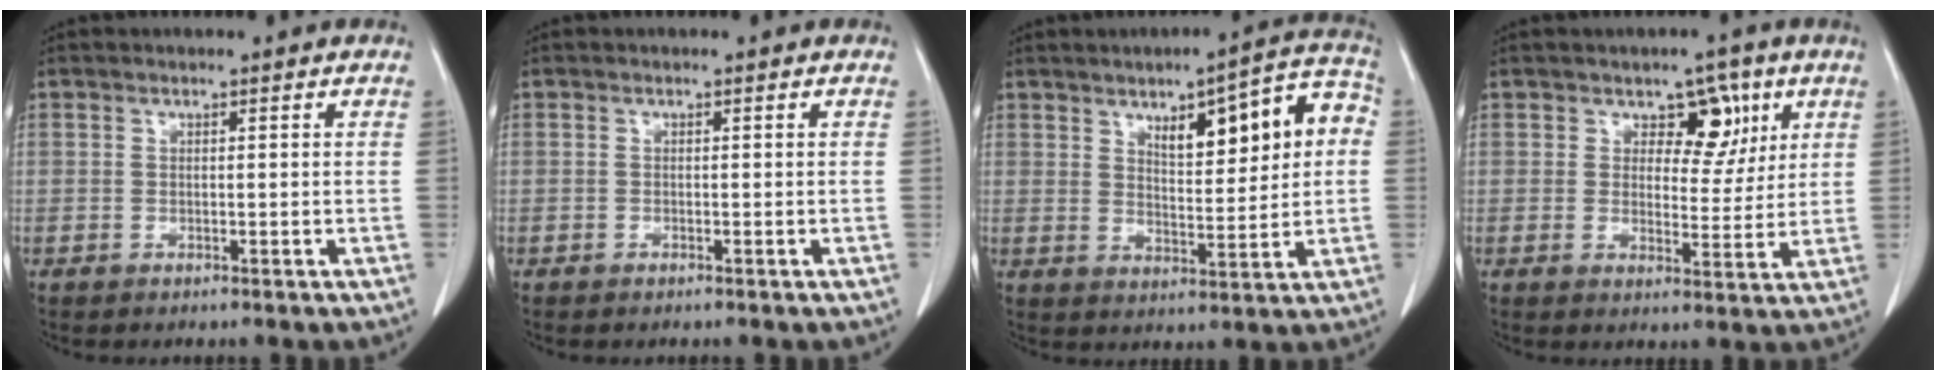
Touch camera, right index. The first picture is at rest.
{"total": 0.0}
{"total": 12.0, "force": [3.5, 3.6, 10.9], "torque": [-0.143, 0.030, 0.051]}
{"total": 6.0, "force": [2.9, 3.7, 3.7], "torque": [-0.038, 0.005, 0.042]}